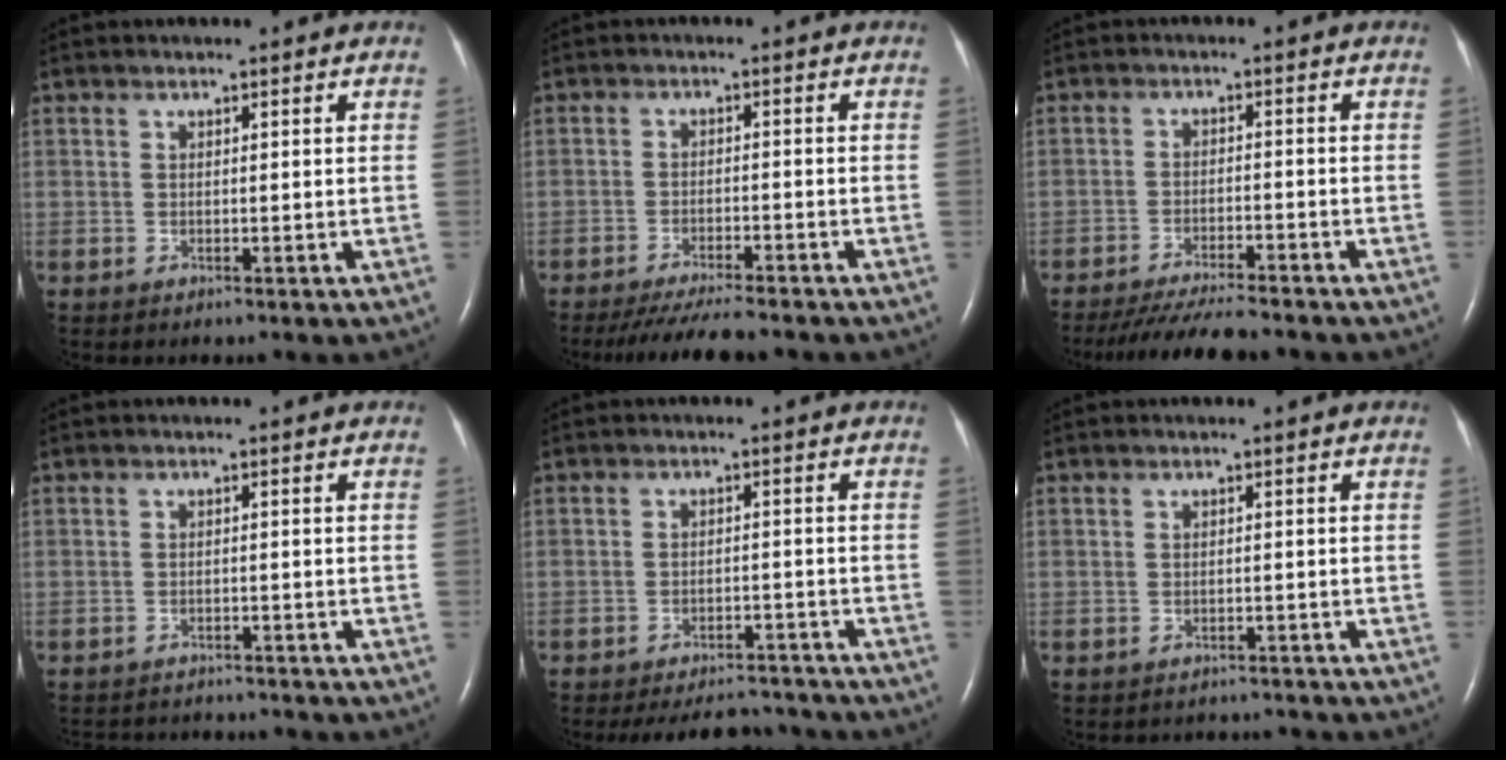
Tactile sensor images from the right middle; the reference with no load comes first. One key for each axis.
{"total": 9.1, "fx": -8.1, "fy": 0.7, "fz": 4.0, "tx": -0.060, "ty": -0.022, "tz": -0.125}
{"total": 10.0, "fx": -9.0, "fy": 0.7, "fz": 4.1, "tx": -0.066, "ty": -0.021, "tz": -0.140}
{"total": 9.1, "fx": -8.7, "fy": 2.0, "fz": 1.8, "tx": -0.035, "ty": 0.003, "tz": -0.108}
{"total": 9.9, "fx": -9.2, "fy": 2.8, "fz": 2.1, "tx": -0.031, "ty": 0.004, "tz": -0.118}
{"total": 4.3, "fx": -4.1, "fy": 1.0, "fz": -0.4, "tx": 0.006, "ty": 0.002, "tz": -0.051}